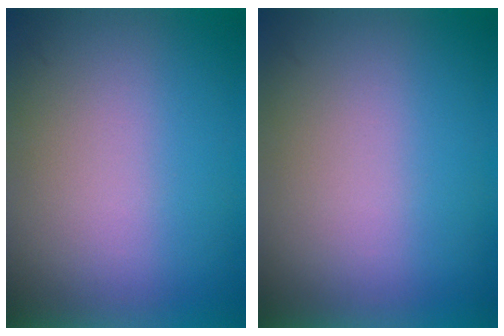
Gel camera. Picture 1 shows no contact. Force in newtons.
{"total": 0.0}